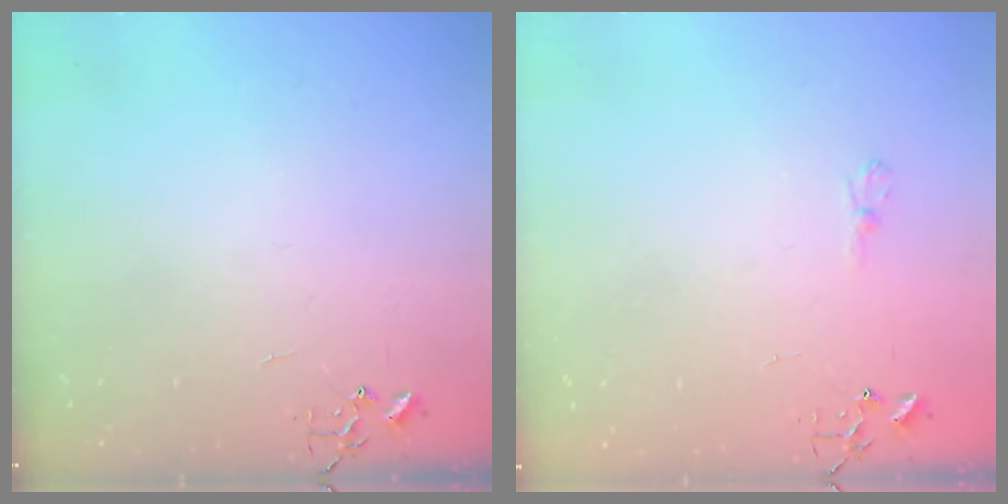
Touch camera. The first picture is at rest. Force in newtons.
{"total": 4.8, "press": 4.8, "slide": 0.5}